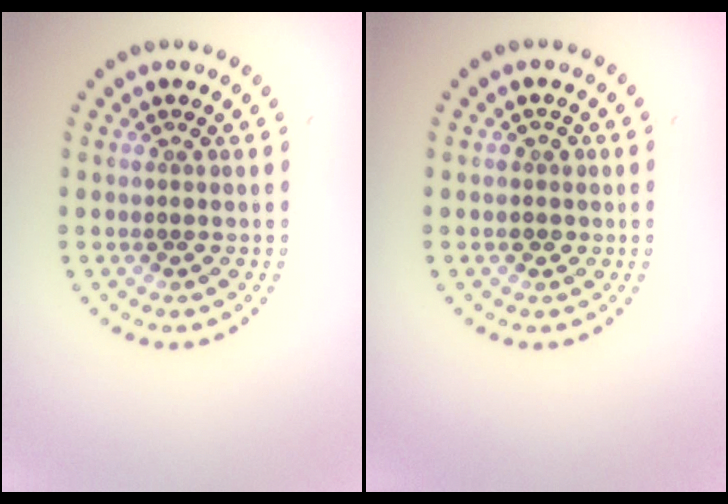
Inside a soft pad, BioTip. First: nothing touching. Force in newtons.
{"total": 1.1, "press": 1.0, "slide": 0.5}